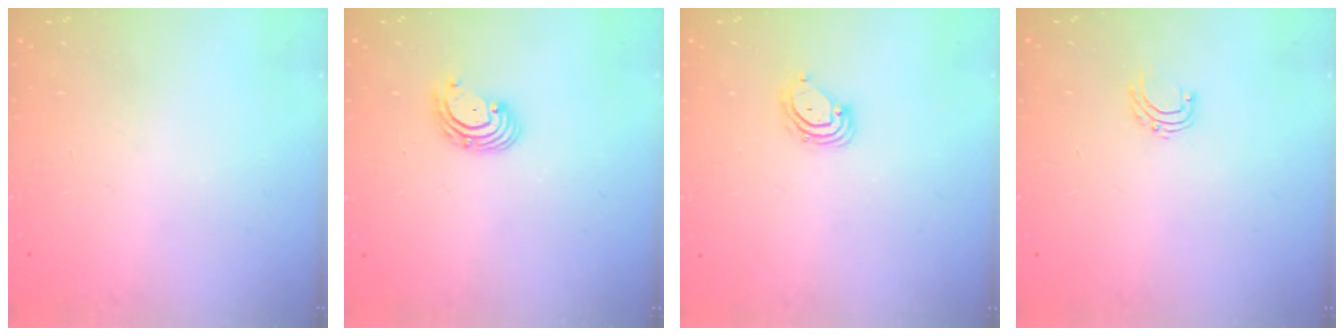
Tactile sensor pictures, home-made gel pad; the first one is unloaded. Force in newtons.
{"total": 2.7, "press": 2.7, "slide": 0.3}
{"total": 4.7, "press": 4.7, "slide": 0.6}
{"total": 4.8, "press": 4.8, "slide": 0.3}